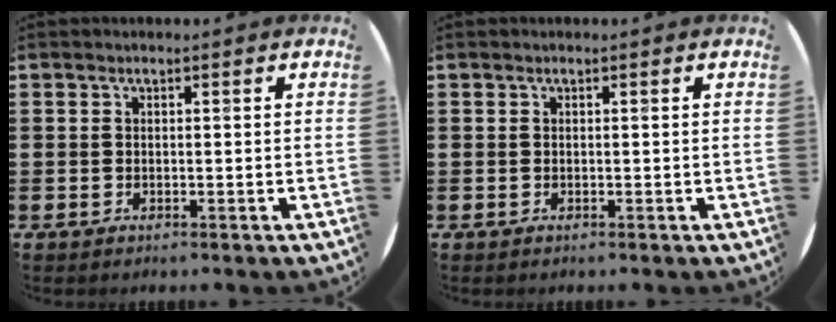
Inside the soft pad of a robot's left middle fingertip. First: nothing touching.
{"total": 0.0}